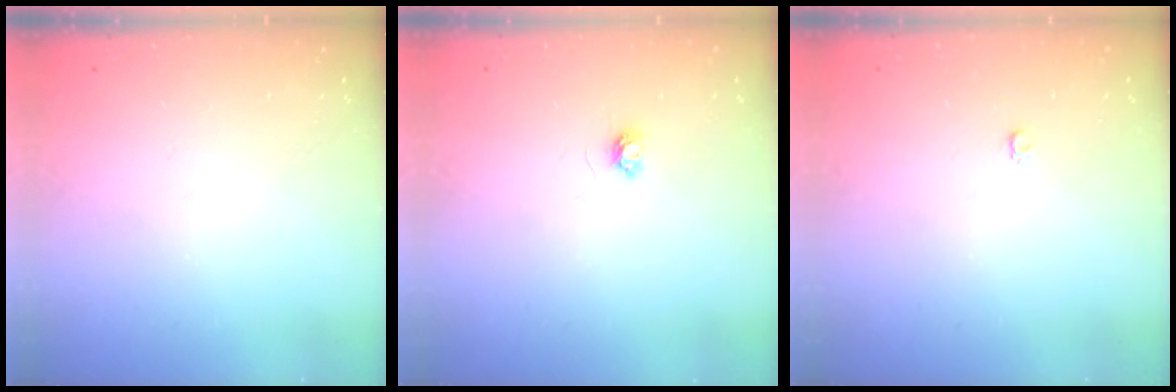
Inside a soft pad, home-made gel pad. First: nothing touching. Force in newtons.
{"total": 3.5, "press": 3.5, "slide": 0.4}
{"total": 2.6, "press": 2.6, "slide": 0.3}